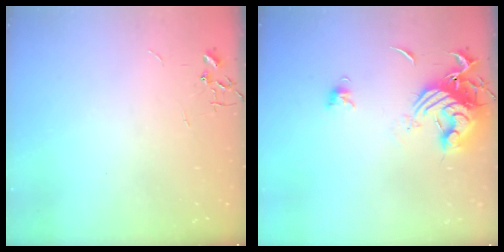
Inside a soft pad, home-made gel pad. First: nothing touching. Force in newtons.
{"total": 13.0, "press": 12.9, "slide": 1.6}